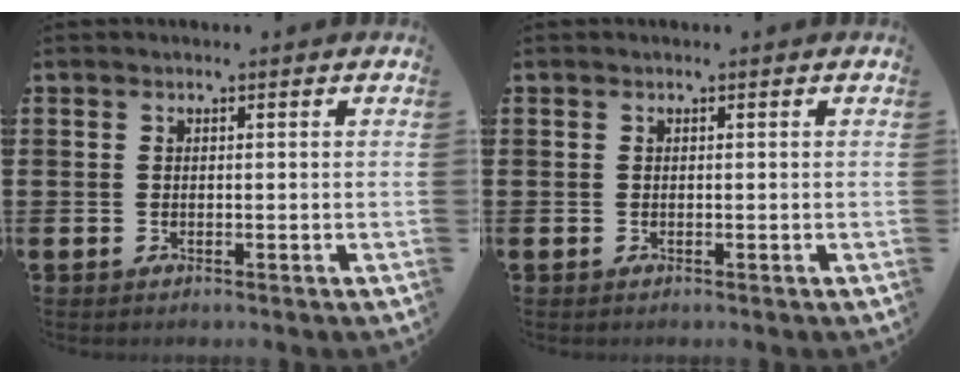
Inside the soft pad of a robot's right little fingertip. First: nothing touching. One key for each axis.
{"total": 0.0}